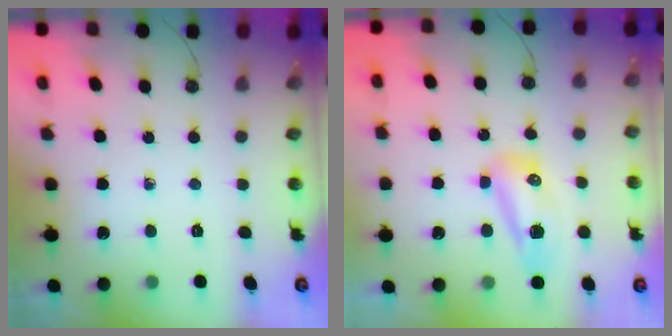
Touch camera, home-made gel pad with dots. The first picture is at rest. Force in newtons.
{"total": 8.2, "press": 8.1, "slide": 1.3}